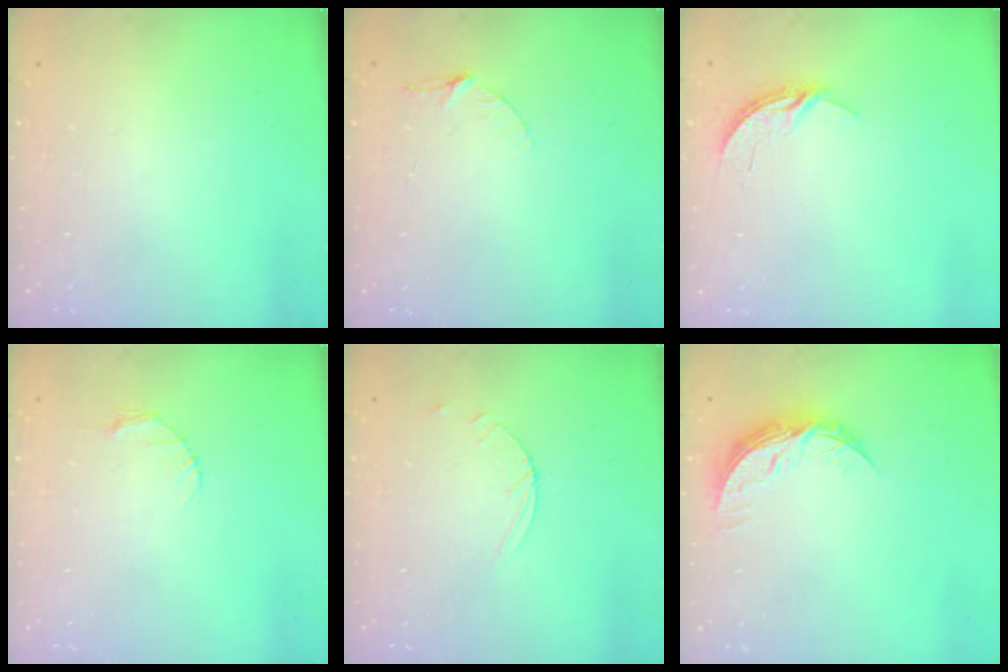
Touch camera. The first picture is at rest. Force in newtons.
{"total": 4.0, "press": 3.9, "slide": 0.4}
{"total": 4.2, "press": 4.2, "slide": 0.3}
{"total": 2.6, "press": 2.6, "slide": 0.3}
{"total": 3.5, "press": 3.5, "slide": 0.4}
{"total": 8.2, "press": 8.2, "slide": 0.5}